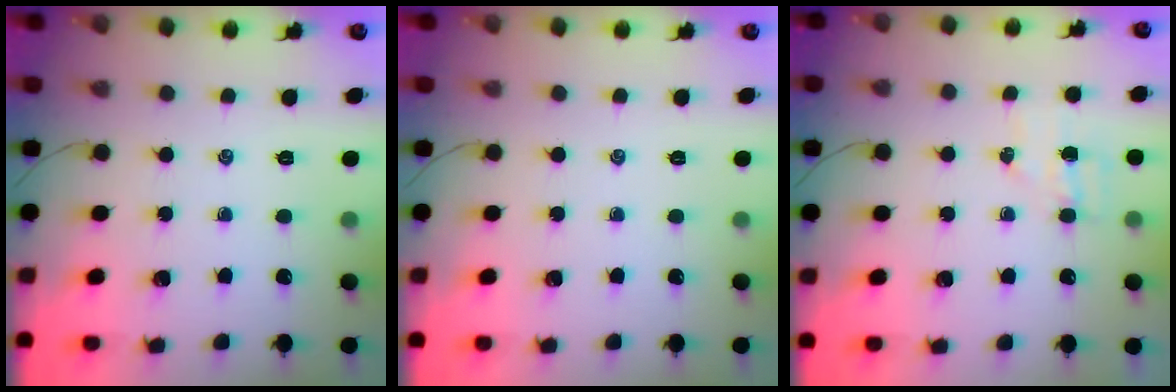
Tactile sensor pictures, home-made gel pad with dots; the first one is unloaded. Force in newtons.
{"total": 0.0}
{"total": 5.6, "press": 5.5, "slide": 1.2}